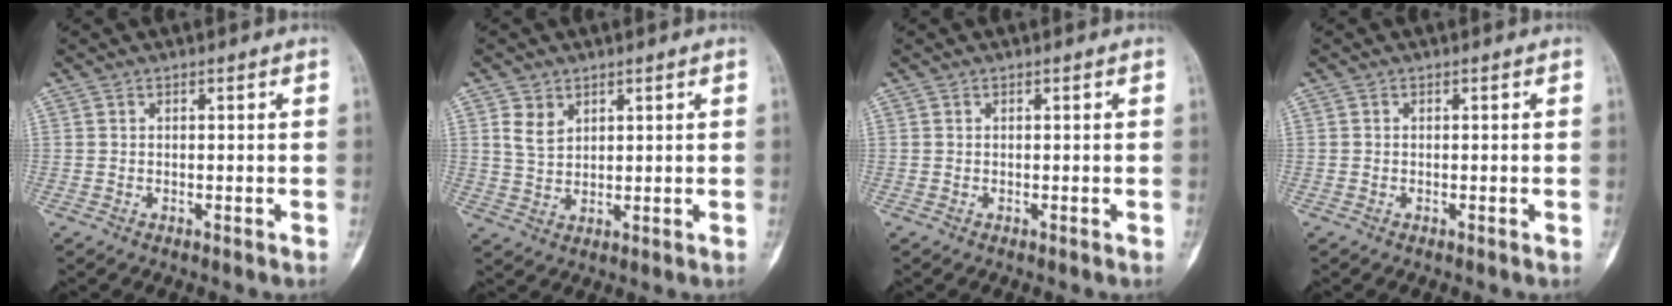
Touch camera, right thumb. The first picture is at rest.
{"total": 4.1, "force": [2.1, 2.9, 2.1], "torque": [-0.028, -0.013, 0.047]}
{"total": 0.0}
{"total": 0.0}